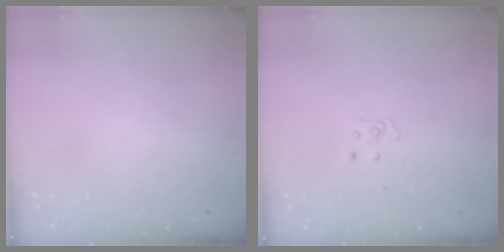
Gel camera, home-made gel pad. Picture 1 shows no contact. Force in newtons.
{"total": 2.6, "press": 2.6, "slide": 0.2}